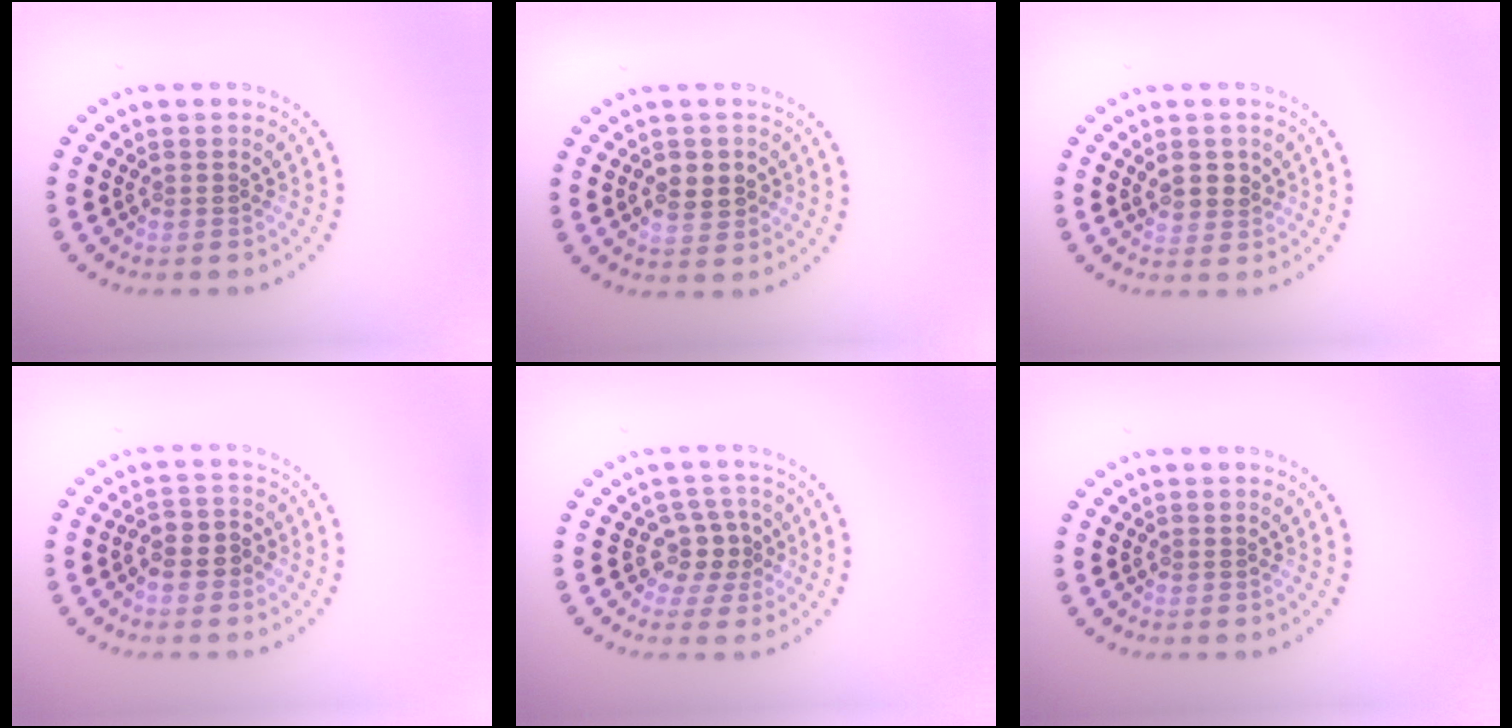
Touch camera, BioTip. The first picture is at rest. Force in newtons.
{"total": 2.5, "press": 2.5, "slide": 0.2}
{"total": 2.4, "press": 2.3, "slide": 0.8}
{"total": 2.5, "press": 2.3, "slide": 0.9}
{"total": 2.5, "press": 2.0, "slide": 1.4}
{"total": 0.0}